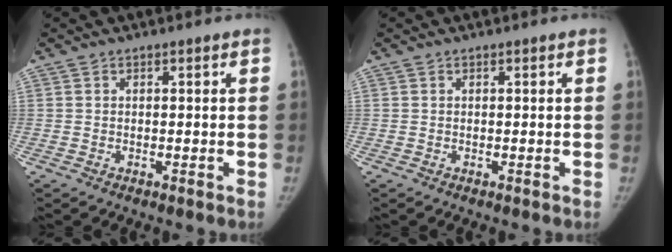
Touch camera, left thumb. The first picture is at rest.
{"total": 0.0}